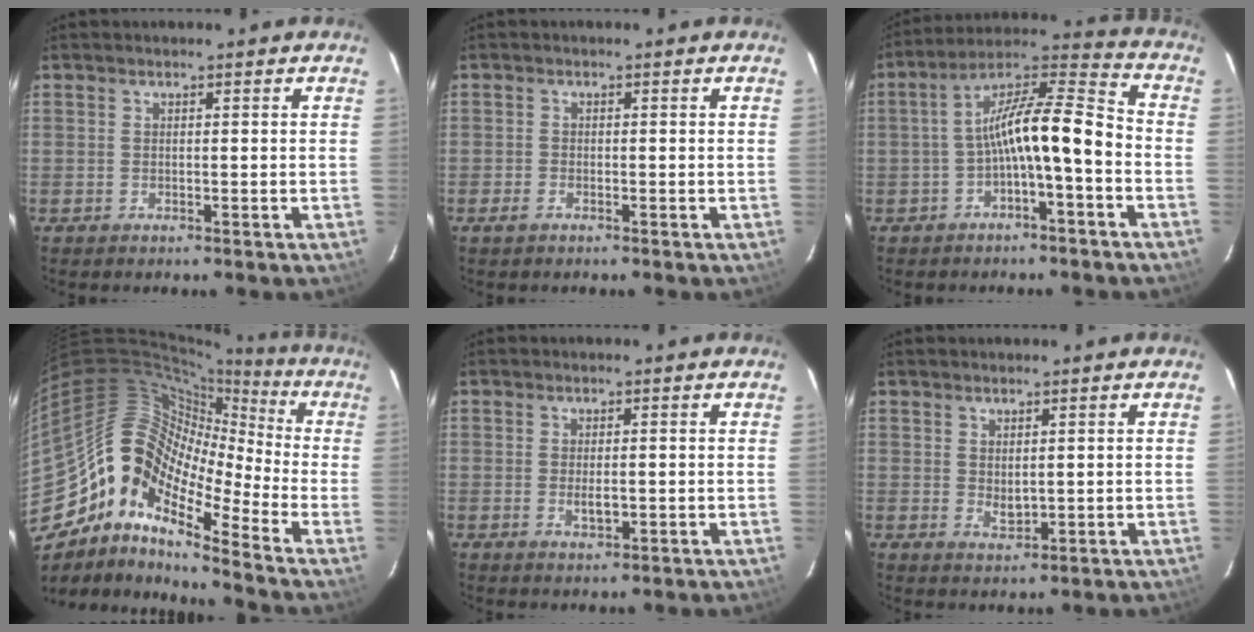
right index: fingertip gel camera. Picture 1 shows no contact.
{"total": 1.5, "force": [-1.0, 0.7, 0.8], "torque": [-0.017, -0.002, -0.021]}
{"total": 11.7, "force": [-3.5, 2.4, 10.9], "torque": [-0.199, 0.027, -0.060]}
{"total": 15.6, "force": [-8.7, 7.3, 10.7], "torque": [-0.170, 0.002, -0.187]}
{"total": 2.6, "force": [-0.4, 1.2, 2.3], "torque": [-0.042, -0.004, -0.003]}
{"total": 2.6, "force": [0.7, 1.5, 1.9], "torque": [-0.031, -0.004, 0.015]}